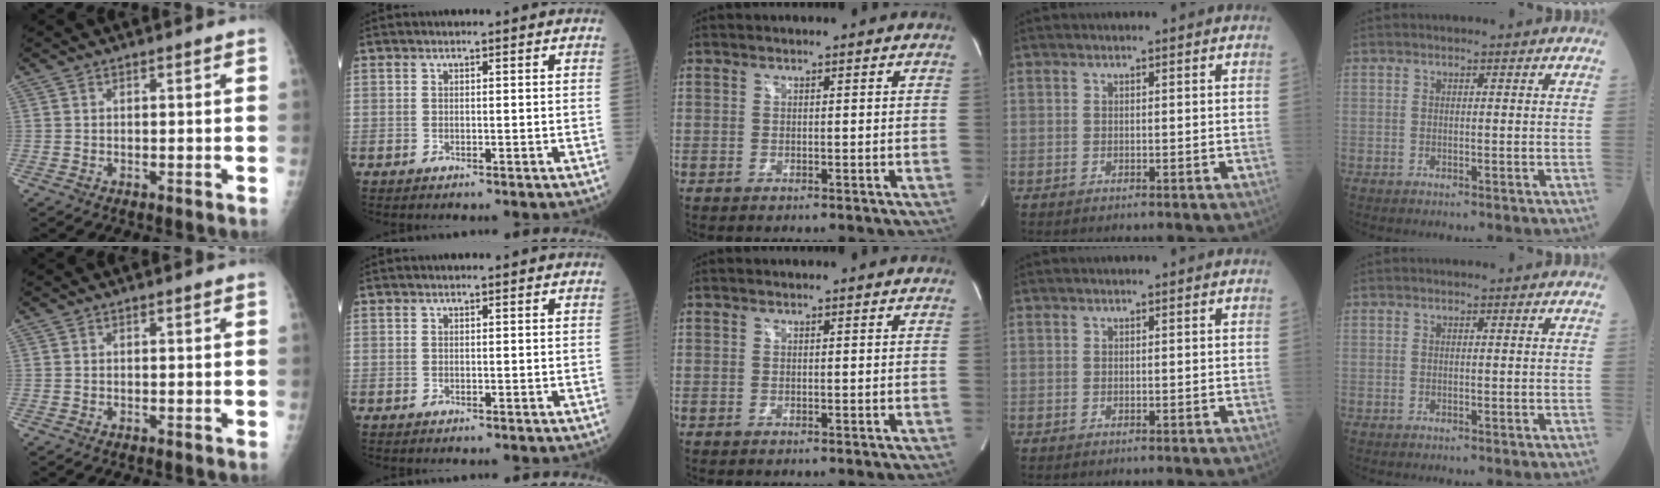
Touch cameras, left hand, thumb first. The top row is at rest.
{}